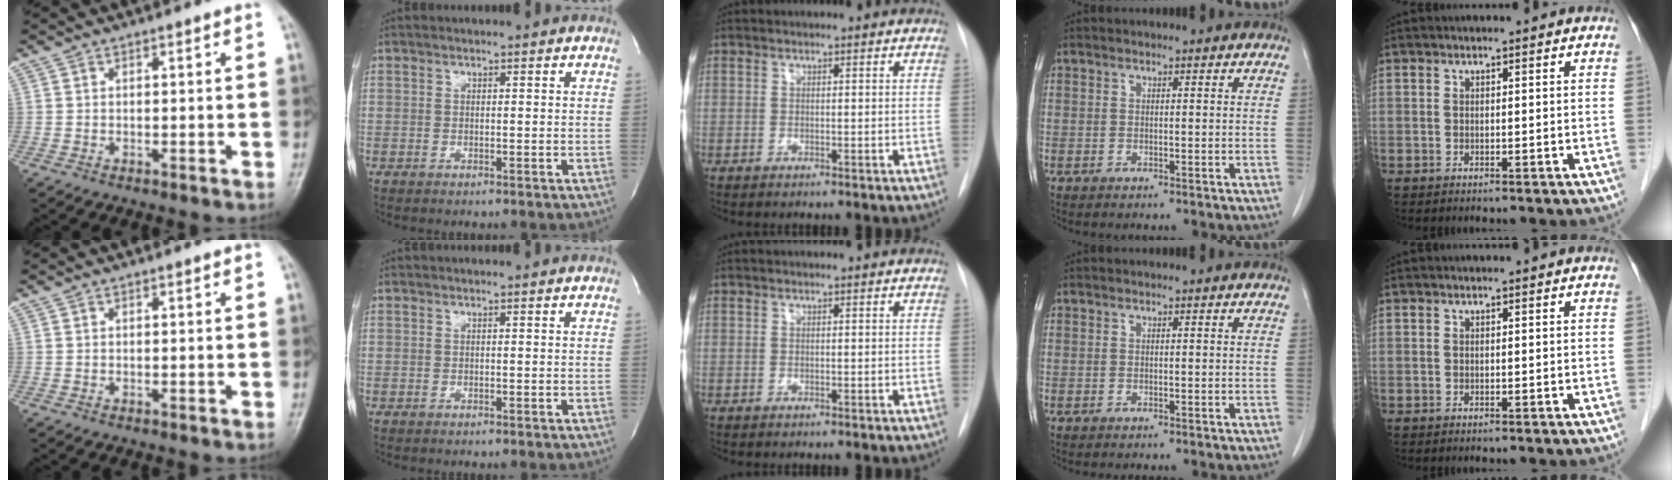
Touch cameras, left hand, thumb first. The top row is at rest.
{}